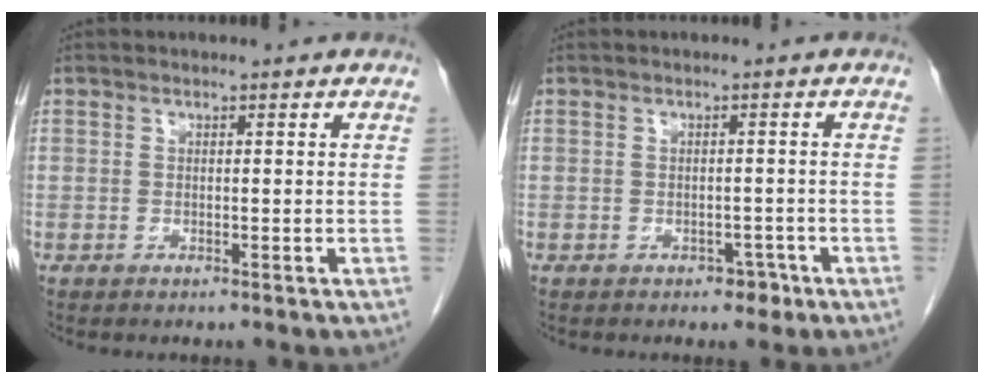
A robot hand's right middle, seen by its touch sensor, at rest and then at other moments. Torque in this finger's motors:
{"motor_torque": [0.17, -0.44, -0.01, 0.00]}